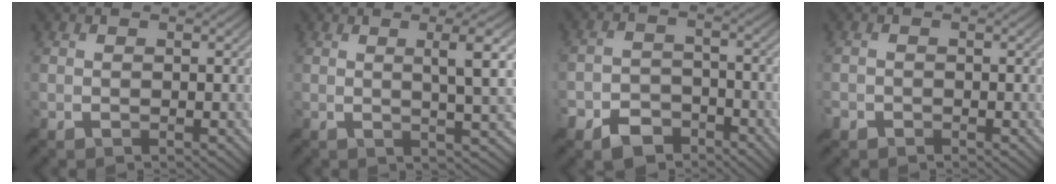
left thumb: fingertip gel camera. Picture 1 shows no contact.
{"total": 6.5, "force": [1.5, 0.5, 6.3], "torque": [-0.106, 0.015, 0.027]}
{"total": 5.9, "force": [-4.4, 3.1, 2.4], "torque": [-0.043, -0.003, -0.090]}
{"total": 1.2, "force": [-0.9, 0.8, 0.0], "torque": [0.003, -0.001, -0.022]}